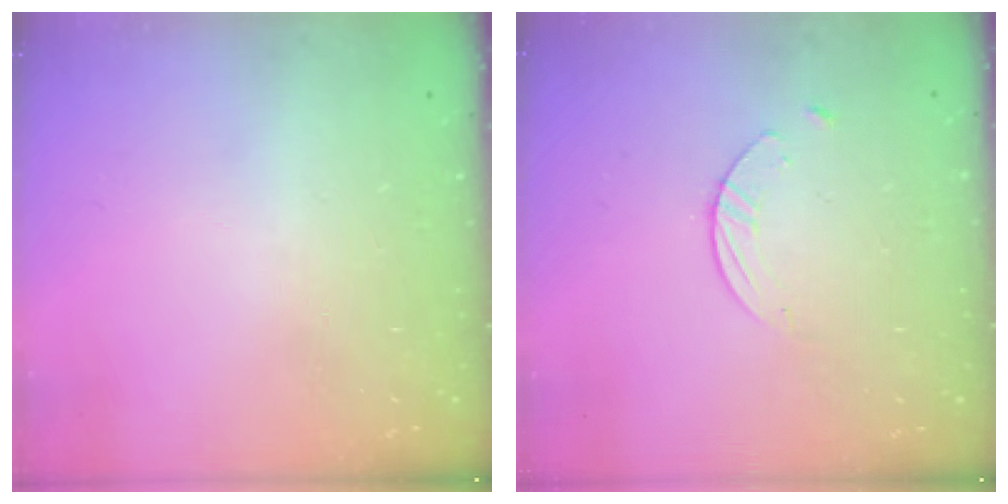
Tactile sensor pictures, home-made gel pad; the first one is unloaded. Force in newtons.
{"total": 2.7, "press": 2.6, "slide": 0.3}